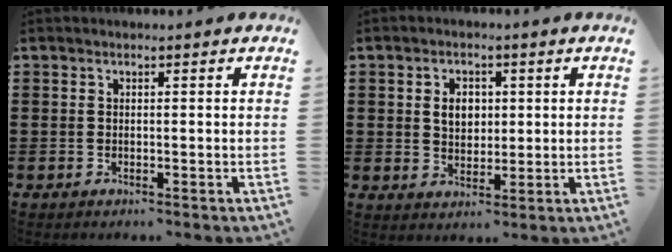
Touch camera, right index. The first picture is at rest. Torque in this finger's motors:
{"motor_torque": [0.10, 0.04, 0.49, 0.08]}